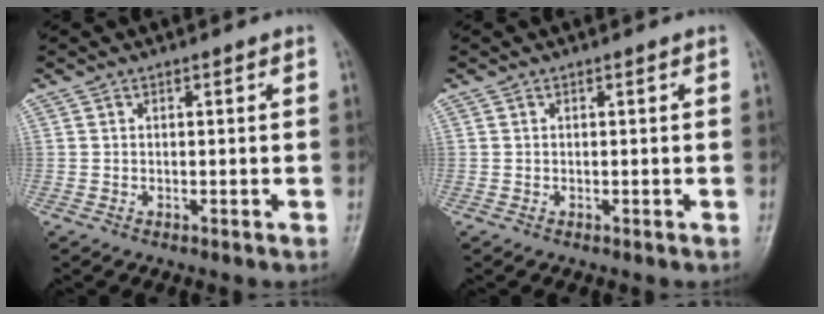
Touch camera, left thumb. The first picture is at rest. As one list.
[{"total": 0.0}]